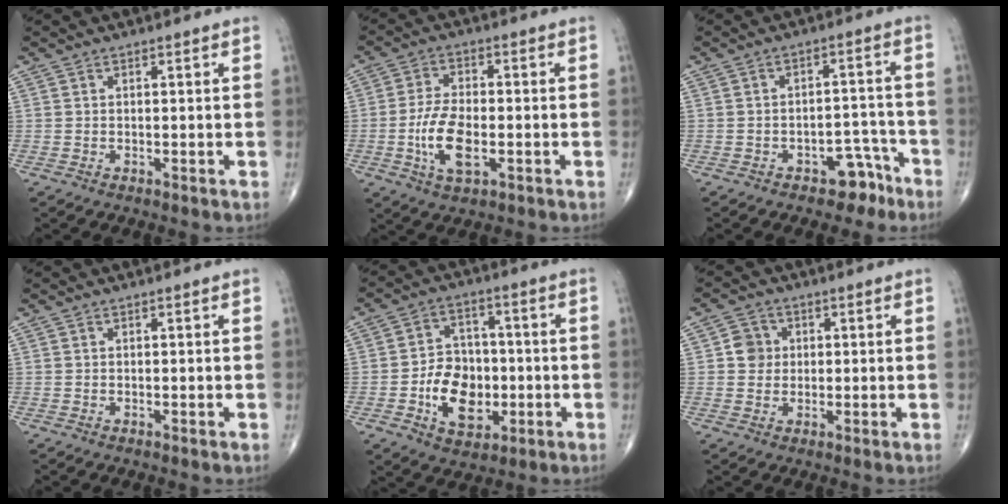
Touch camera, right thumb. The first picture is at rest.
{"total": 9.1, "force": [-2.2, 4.3, 7.7], "torque": [-0.150, 0.005, -0.042]}
{"total": 5.8, "force": [-3.9, 3.4, 2.5], "torque": [-0.005, 0.047, -0.053]}
{"total": 0.0}
{"total": 11.7, "force": [-2.7, 8.6, 7.5], "torque": [-0.083, 0.018, -0.042]}
{"total": 4.1, "force": [0.5, 3.8, 1.2], "torque": [0.004, 0.004, 0.004]}